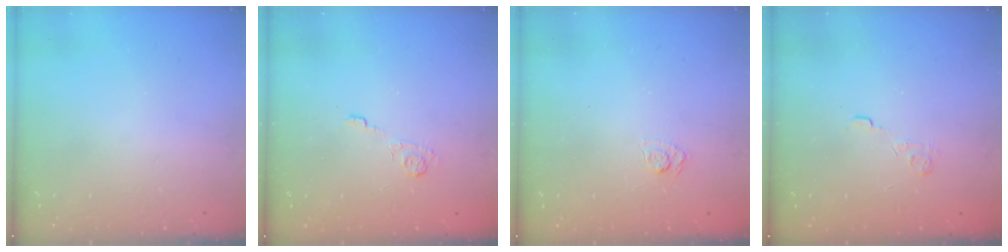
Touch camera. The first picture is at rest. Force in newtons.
{"total": 2.2, "press": 1.8, "slide": 1.3}
{"total": 2.5, "press": 2.1, "slide": 1.4}
{"total": 2.3, "press": 1.8, "slide": 1.4}